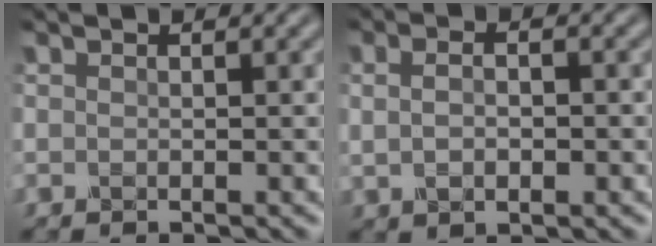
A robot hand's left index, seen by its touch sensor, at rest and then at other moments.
{"total": 4.0, "force": [0.7, 2.2, 3.2], "torque": [-0.050, 0.012, 0.004]}